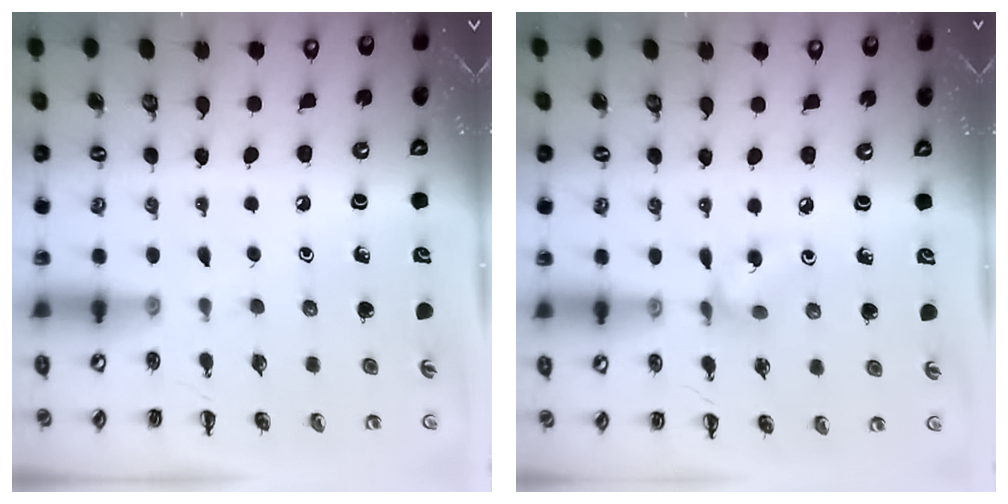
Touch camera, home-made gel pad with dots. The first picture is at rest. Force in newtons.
{"total": 5.1, "press": 4.9, "slide": 1.2}